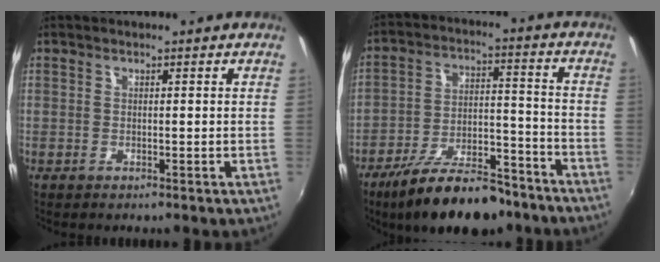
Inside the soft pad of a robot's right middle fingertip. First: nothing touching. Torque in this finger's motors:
{"motor_torque": [0.98, -1.16, 0.17, 0.01]}